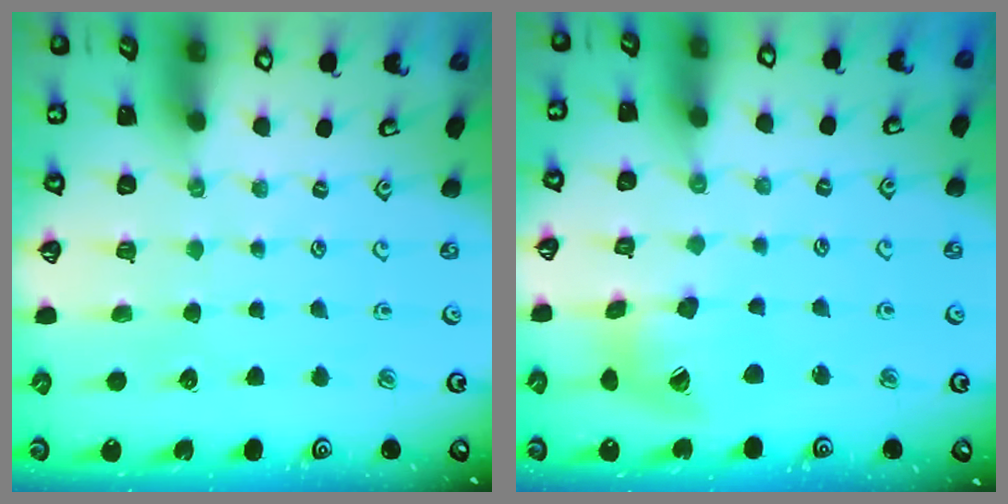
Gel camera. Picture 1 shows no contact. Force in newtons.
{"total": 14.2, "press": 14.1, "slide": 1.8}